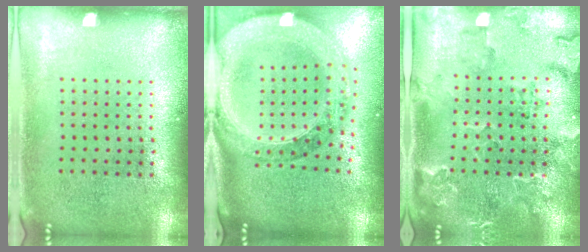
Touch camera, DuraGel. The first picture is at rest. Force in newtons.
{"total": 2.5, "press": 2.2, "slide": 1.2}
{"total": 2.4, "press": 2.2, "slide": 0.8}